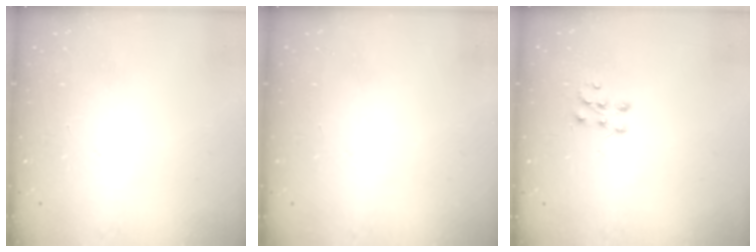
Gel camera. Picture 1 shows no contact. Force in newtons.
{"total": 0.0}
{"total": 6.0, "press": 5.9, "slide": 0.4}